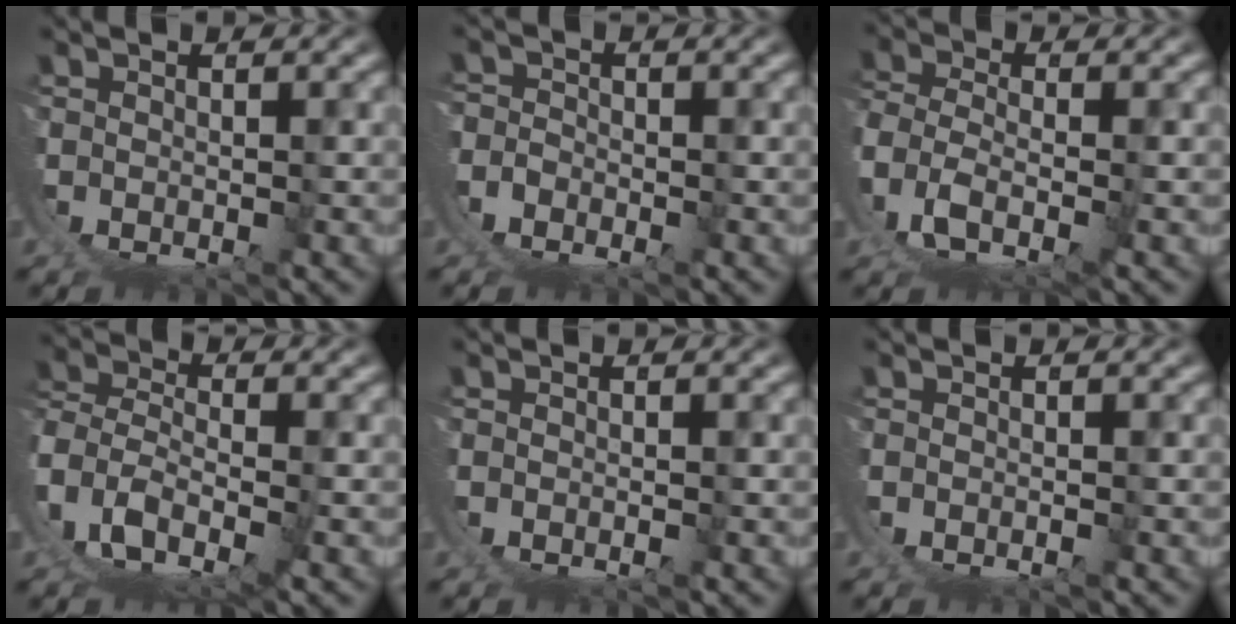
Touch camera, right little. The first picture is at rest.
{"total": 5.1, "force": [-0.1, 4.8, 1.8], "torque": [-0.063, -0.016, -0.005]}
{"total": 6.4, "force": [1.6, 4.5, 4.2], "torque": [-0.115, -0.030, 0.037]}
{"total": 9.3, "force": [1.5, 7.7, 5.0], "torque": [-0.144, -0.034, 0.023]}
{"total": 0.6, "force": [-0.1, 0.0, 0.6], "torque": [-0.012, -0.001, 0.000]}
{"total": 0.7, "force": [-0.2, 0.3, 0.6], "torque": [-0.015, -0.002, -0.003]}